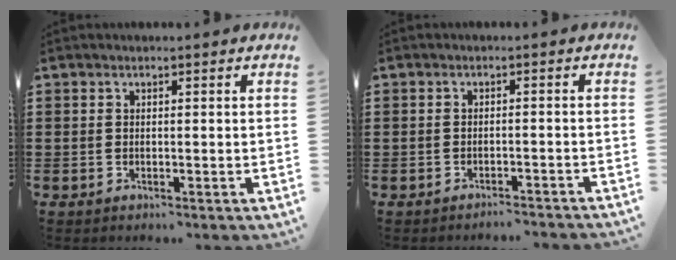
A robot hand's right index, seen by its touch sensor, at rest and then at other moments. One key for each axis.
{"total": 1.7, "fx": -1.7, "fy": -0.1, "fz": 0.1, "tx": -0.005, "ty": 0.001, "tz": -0.036}